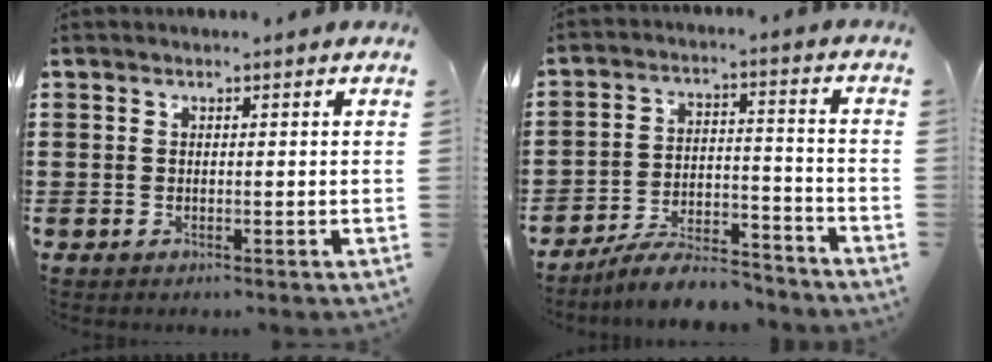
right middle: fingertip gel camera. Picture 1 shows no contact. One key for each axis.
{"total": 8.0, "fx": -7.4, "fy": 1.3, "fz": 2.8, "tx": -0.045, "ty": 0.017, "tz": -0.139}